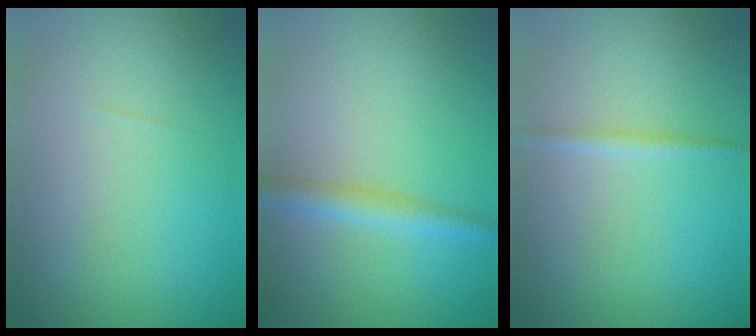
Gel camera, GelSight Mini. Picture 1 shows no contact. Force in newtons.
{"total": 2.7, "press": 2.7, "slide": 0.1}
{"total": 1.1, "press": 1.1, "slide": 0.0}